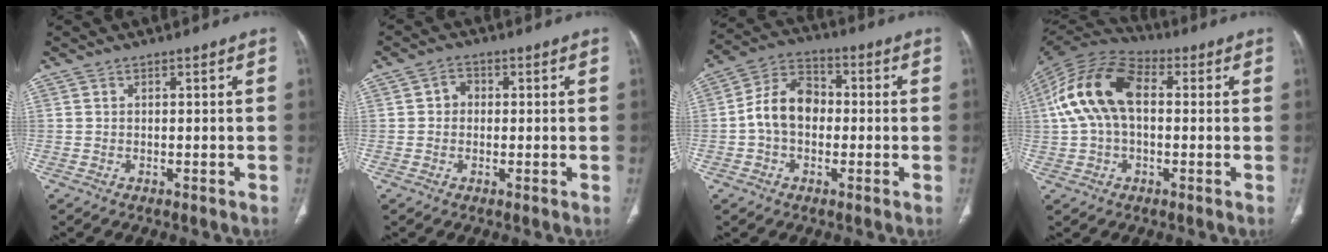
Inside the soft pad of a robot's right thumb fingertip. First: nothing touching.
{"total": 2.7, "force": [0.1, 2.4, 1.3], "torque": [-0.007, 0.009, -0.003]}
{"total": 10.1, "force": [-0.7, 7.2, 7.0], "torque": [-0.115, 0.031, -0.025]}
{"total": 15.9, "force": [1.9, 9.6, 12.5], "torque": [-0.248, 0.039, 0.025]}